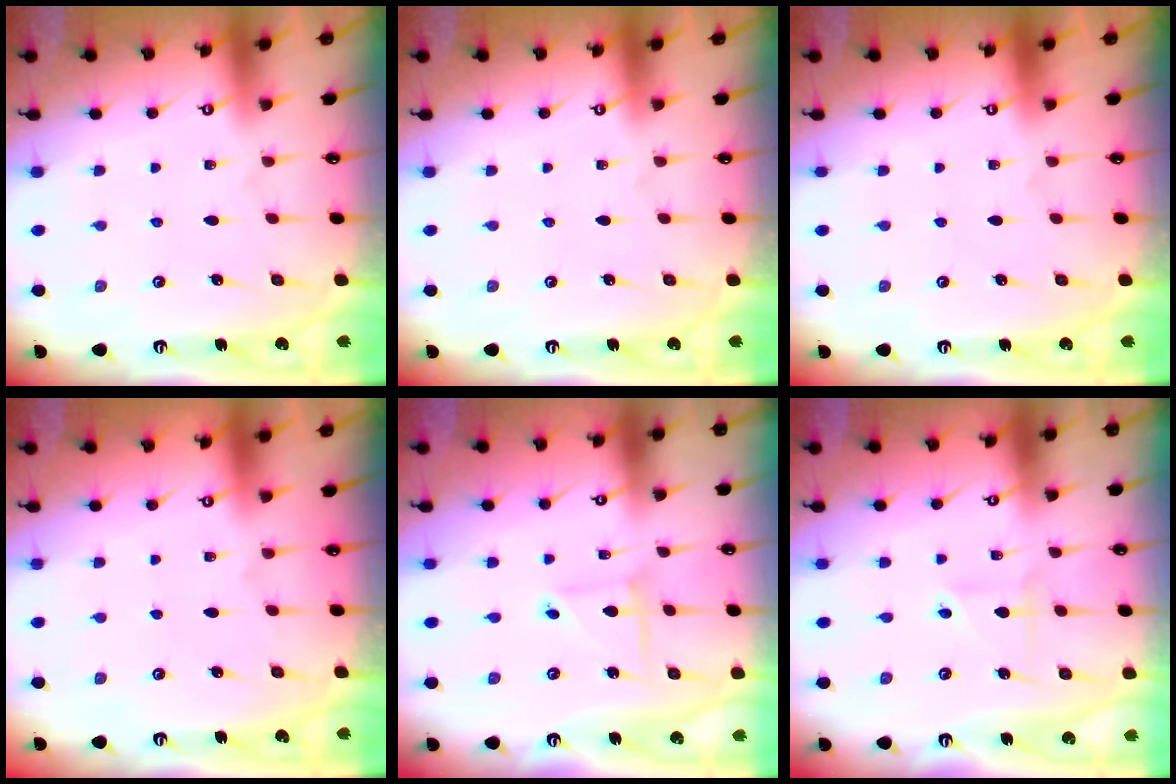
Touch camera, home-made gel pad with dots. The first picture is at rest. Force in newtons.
{"total": 0.0}
{"total": 0.0}
{"total": 0.0}
{"total": 3.5, "press": 3.5, "slide": 0.4}
{"total": 3.0, "press": 2.9, "slide": 0.6}